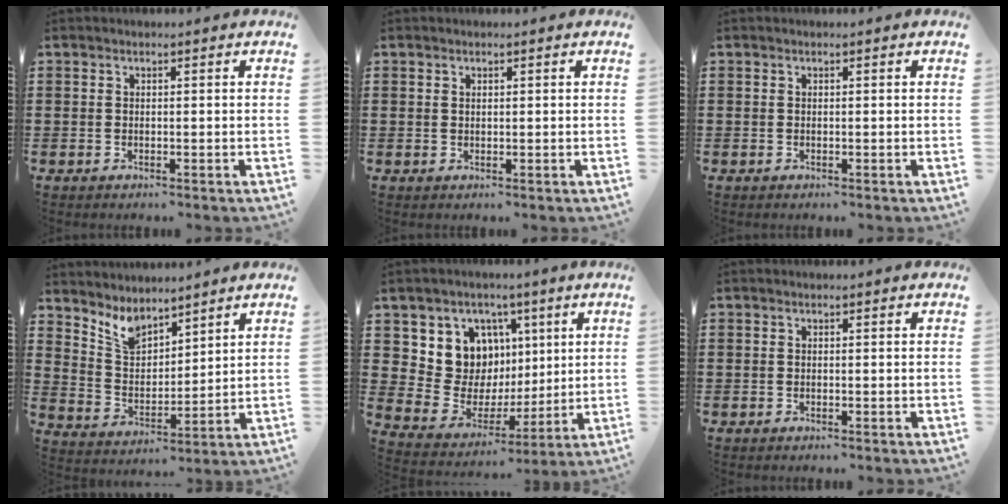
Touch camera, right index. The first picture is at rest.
{"total": 0.6, "force": [0.4, 0.3, 0.2], "torque": [-0.005, 0.002, 0.008]}
{"total": 0.0}
{"total": 5.6, "force": [4.9, 2.2, 1.6], "torque": [-0.050, -0.014, 0.092]}
{"total": 10.0, "force": [3.3, 9.0, 2.7], "torque": [-0.083, -0.034, 0.069]}
{"total": 0.0}